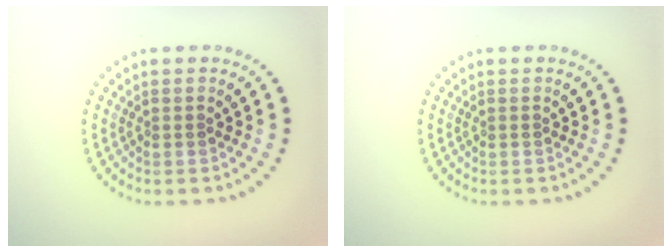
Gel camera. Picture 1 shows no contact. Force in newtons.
{"total": 0.0}